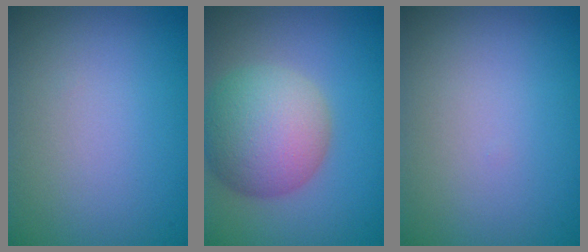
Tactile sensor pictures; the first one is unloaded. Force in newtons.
{"total": 7.8, "press": 7.8, "slide": 0.3}
{"total": 0.0}